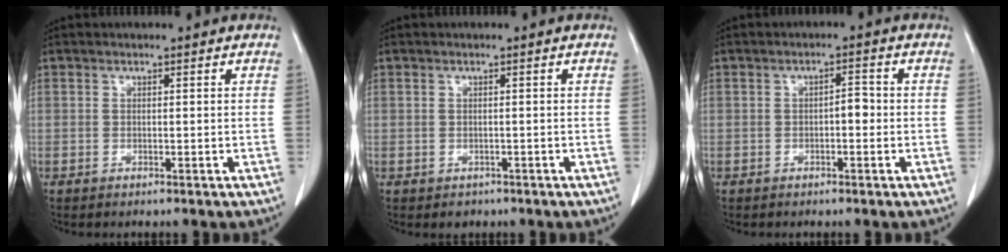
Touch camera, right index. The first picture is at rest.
{"total": 1.5, "force": [-0.8, 1.2, 0.2], "torque": [-0.002, 0.002, -0.007]}
{"total": 2.3, "force": [-0.4, 1.0, 2.0], "torque": [-0.024, 0.008, -0.007]}